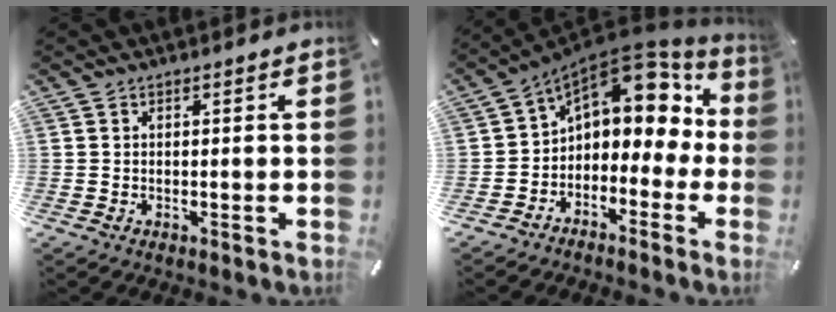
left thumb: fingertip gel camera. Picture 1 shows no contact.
{"total": 10.9, "force": [4.8, 7.2, 6.7], "torque": [-0.103, -0.039, 0.080]}